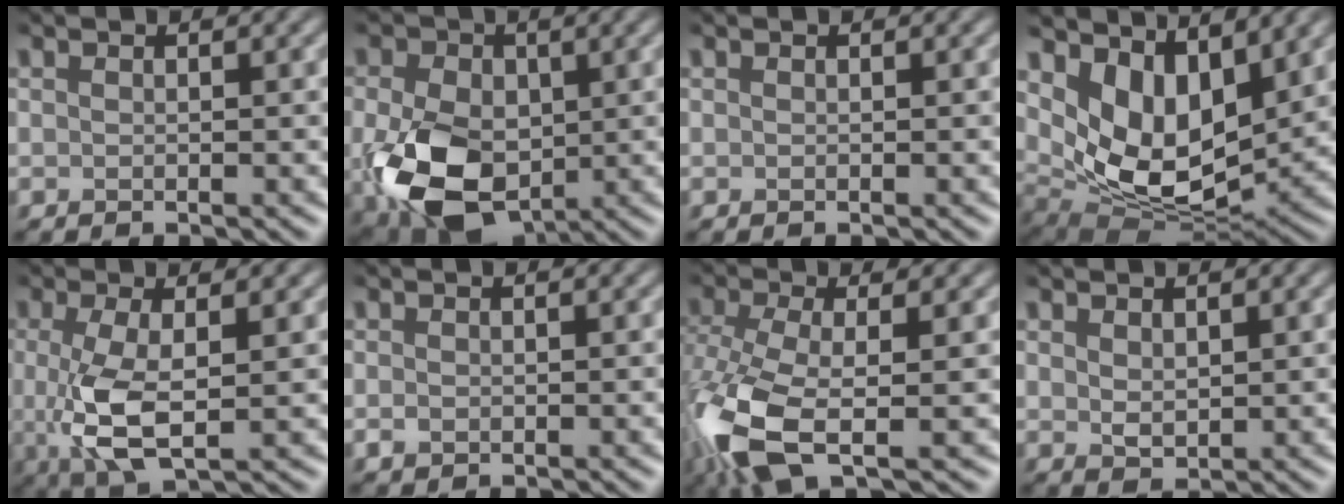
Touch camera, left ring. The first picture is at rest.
{"total": 9.9, "force": [-1.5, 7.0, 6.7], "torque": [-0.159, -0.030, -0.025]}
{"total": 0.0}
{"total": 8.4, "force": [2.8, 5.0, 6.1], "torque": [-0.116, -0.031, 0.056]}
{"total": 5.4, "force": [-0.2, 1.9, 5.0], "torque": [-0.109, -0.009, -0.002]}
{"total": 0.7, "force": [-0.1, 0.5, 0.4], "torque": [-0.005, -0.005, -0.002]}
{"total": 8.4, "force": [-3.2, 3.5, 7.0], "torque": [-0.172, -0.022, -0.070]}
{"total": 1.5, "force": [0.9, 0.9, 0.8], "torque": [-0.017, -0.004, 0.022]}